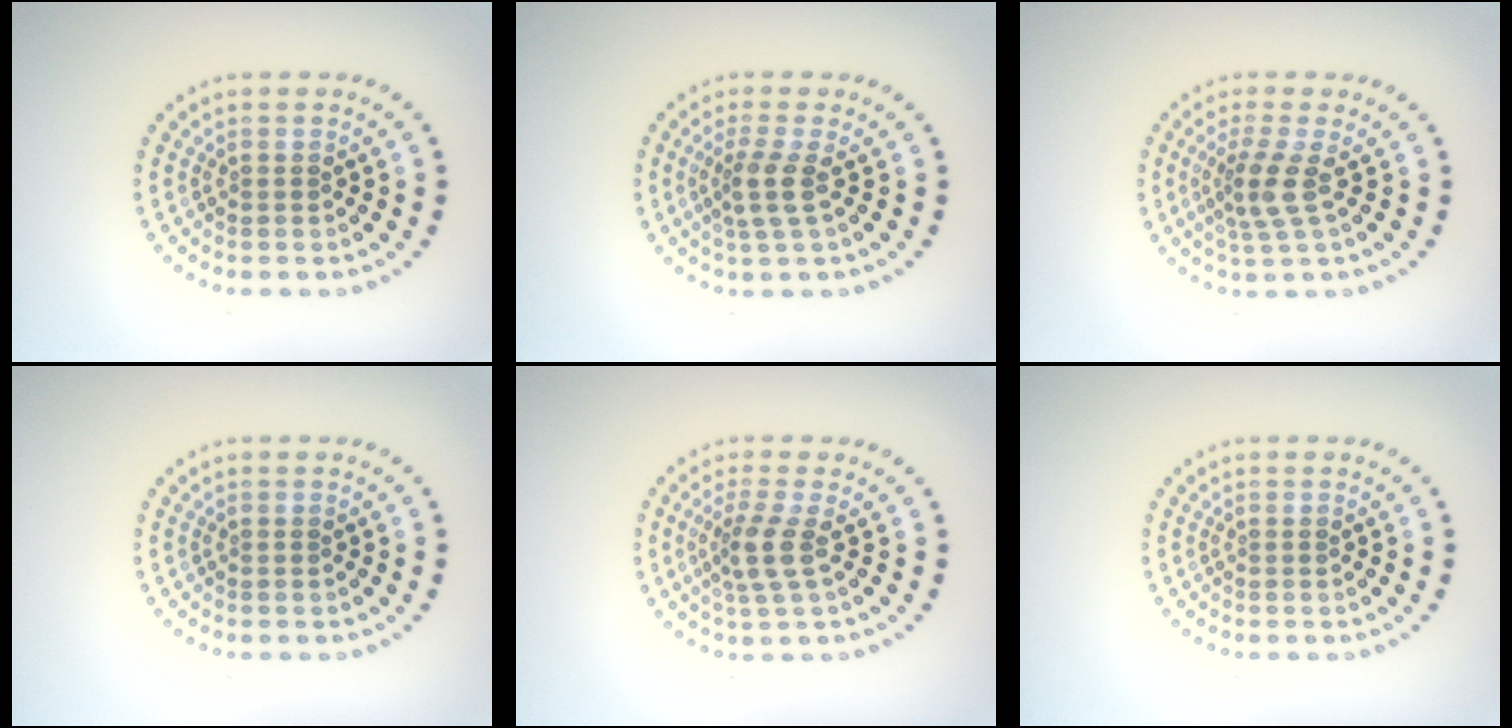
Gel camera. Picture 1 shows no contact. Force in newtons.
{"total": 2.4, "press": 1.9, "slide": 1.5}
{"total": 2.9, "press": 2.2, "slide": 1.8}
{"total": 0.0}
{"total": 2.7, "press": 2.0, "slide": 1.8}
{"total": 0.0}